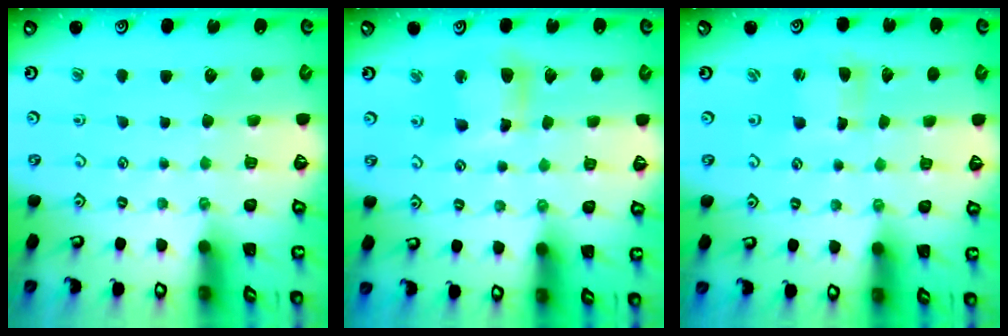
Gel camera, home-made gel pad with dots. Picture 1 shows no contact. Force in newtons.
{"total": 8.8, "press": 8.8, "slide": 1.0}
{"total": 2.1, "press": 2.1, "slide": 0.4}